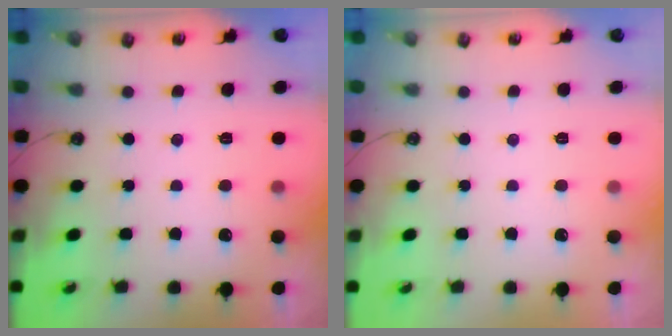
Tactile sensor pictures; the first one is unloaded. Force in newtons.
{"total": 0.0}